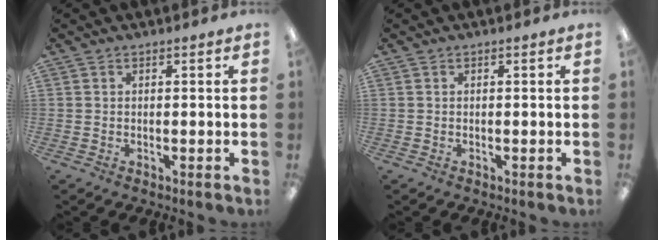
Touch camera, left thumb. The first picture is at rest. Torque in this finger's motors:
{"motor_torque": [-0.06, -0.05, 0.01, 0.00, 0.00]}